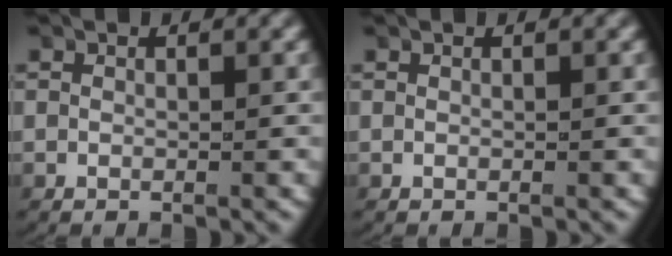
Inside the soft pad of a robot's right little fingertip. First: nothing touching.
{"total": 0.0}